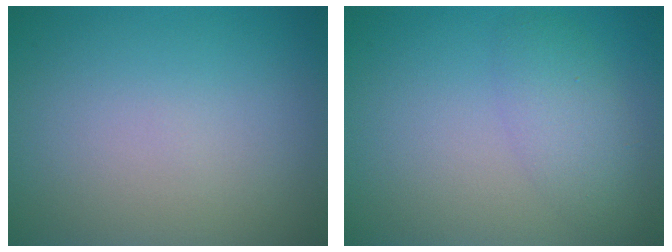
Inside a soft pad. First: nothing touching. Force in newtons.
{"total": 2.8, "press": 2.8, "slide": 0.2}